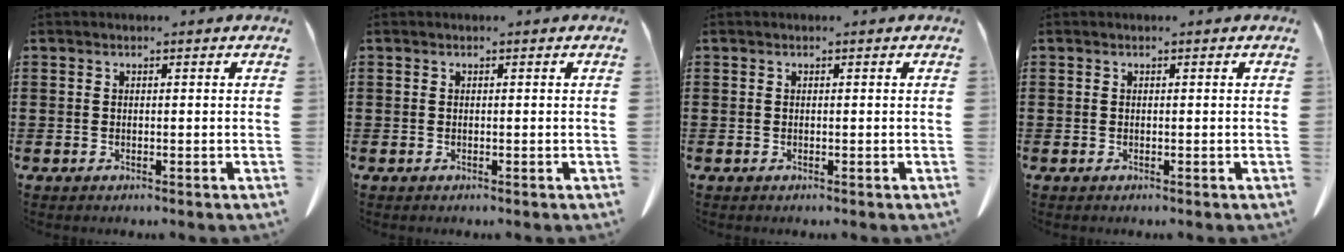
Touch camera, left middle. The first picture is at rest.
{"total": 0.0}
{"total": 0.0}
{"total": 0.0}